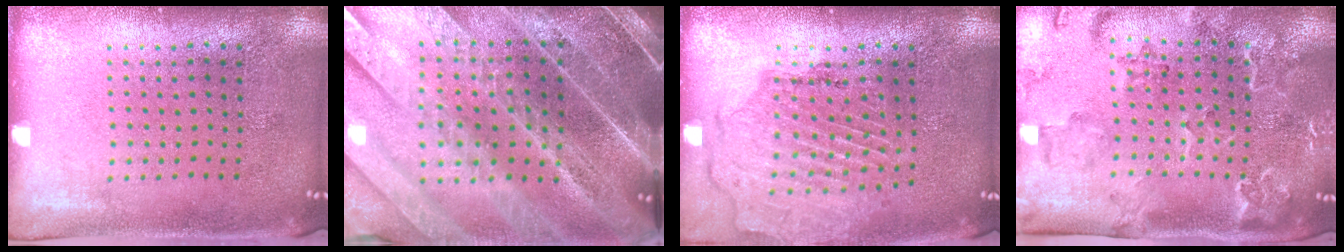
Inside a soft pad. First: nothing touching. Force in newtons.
{"total": 5.5, "press": 4.6, "slide": 2.9}
{"total": 1.6, "press": 1.6, "slide": 0.3}
{"total": 2.2, "press": 2.2, "slide": 0.6}